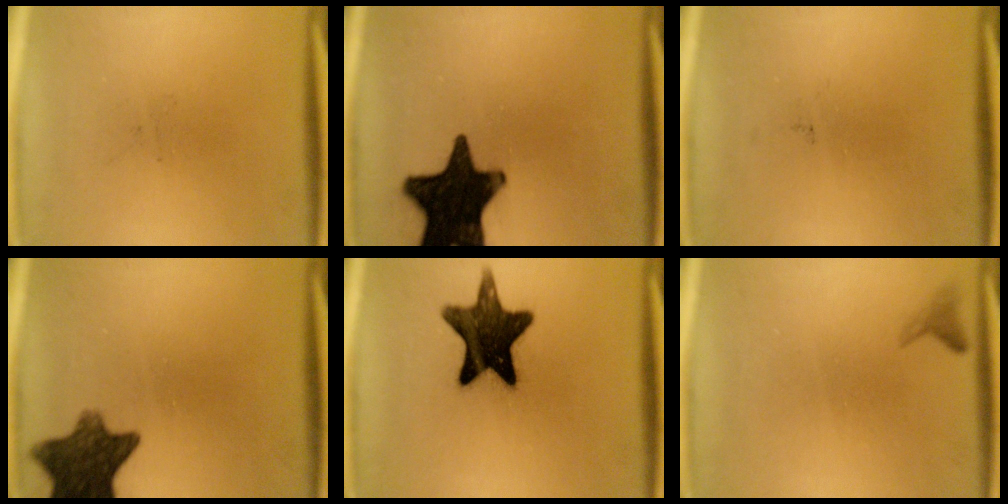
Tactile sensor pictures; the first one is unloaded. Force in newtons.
{"total": 19.0}
{"total": 0.0}
{"total": 11.0}
{"total": 15.3}
{"total": 1.0}